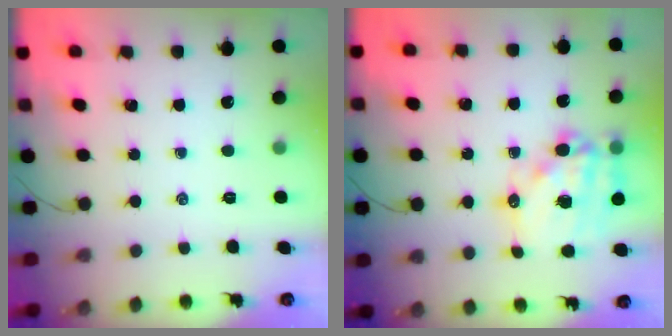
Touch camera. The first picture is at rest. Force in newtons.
{"total": 16.7, "press": 16.3, "slide": 3.7}